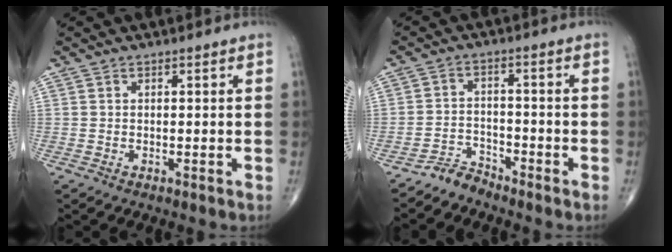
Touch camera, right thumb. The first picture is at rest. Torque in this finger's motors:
{"motor_torque": [0.52, -0.39, -0.27, -0.74, 0.01]}